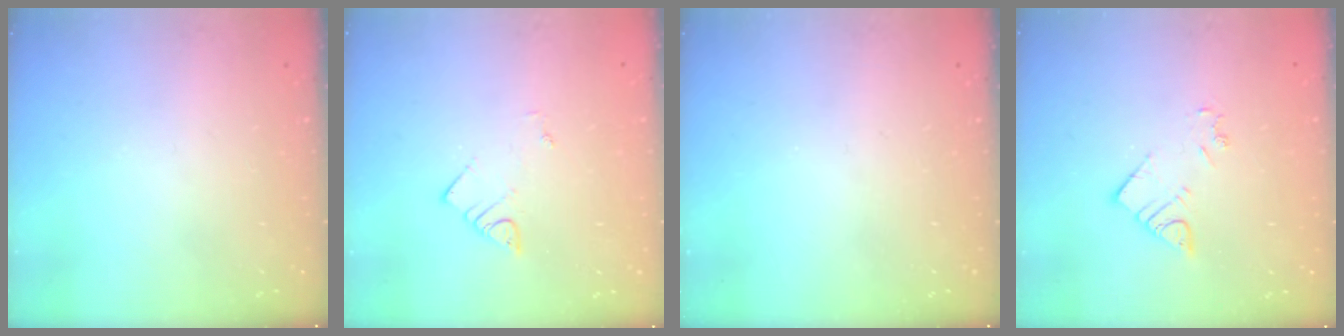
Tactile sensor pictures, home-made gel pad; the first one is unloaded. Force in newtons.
{"total": 2.3, "press": 2.3, "slide": 0.2}
{"total": 0.0}
{"total": 4.4, "press": 4.4, "slide": 0.1}